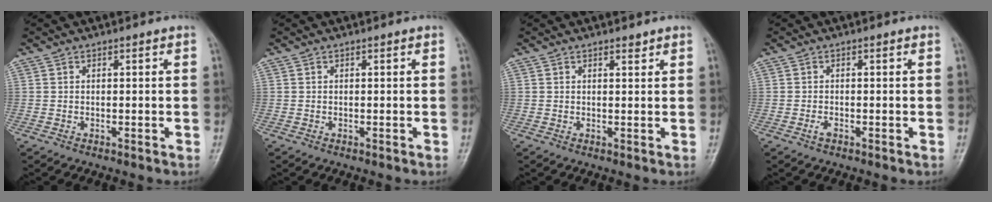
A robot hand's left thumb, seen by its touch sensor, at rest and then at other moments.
{"total": 0.0}
{"total": 1.1, "force": [0.9, 0.3, 0.5], "torque": [-0.006, -0.007, 0.013]}
{"total": 1.0, "force": [-0.6, 0.5, 0.7], "torque": [-0.014, 0.001, -0.012]}